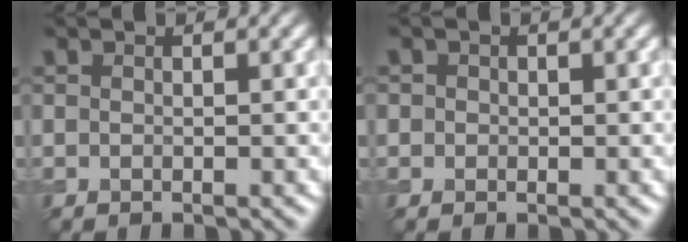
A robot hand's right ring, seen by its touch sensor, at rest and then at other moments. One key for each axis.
{"total": 0.9, "fx": 0.3, "fy": 0.8, "fz": 0.1, "tx": 0.003, "ty": -0.002, "tz": -0.003}